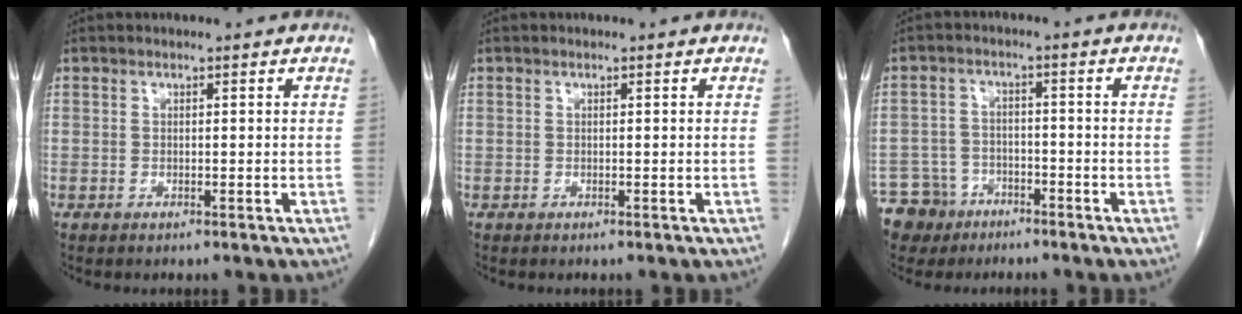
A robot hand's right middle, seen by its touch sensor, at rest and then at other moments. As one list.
[{"total": 0.0}, {"total": 6.7, "force": [-4.8, 4.8, 0.3], "torque": [-0.007, 0.003, -0.084]}]